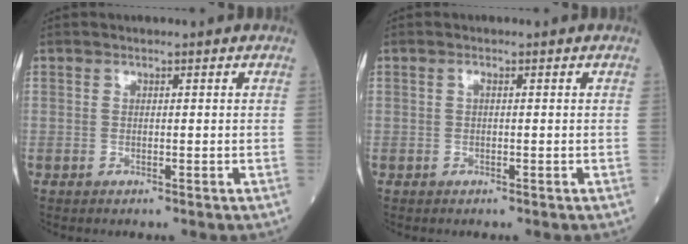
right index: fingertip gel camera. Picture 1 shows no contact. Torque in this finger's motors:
{"motor_torque": [0.11, 0.06, 0.10, 0.02]}